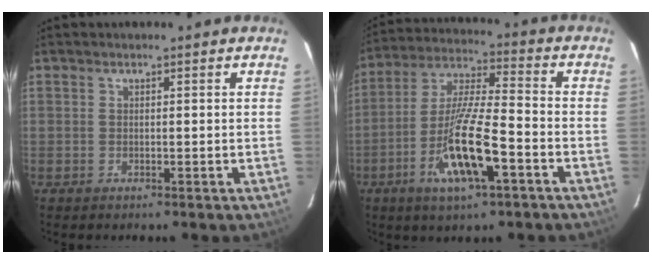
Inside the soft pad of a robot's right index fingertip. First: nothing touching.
{"total": 14.6, "force": [-6.3, 2.9, 12.9], "torque": [-0.264, -0.011, -0.119]}